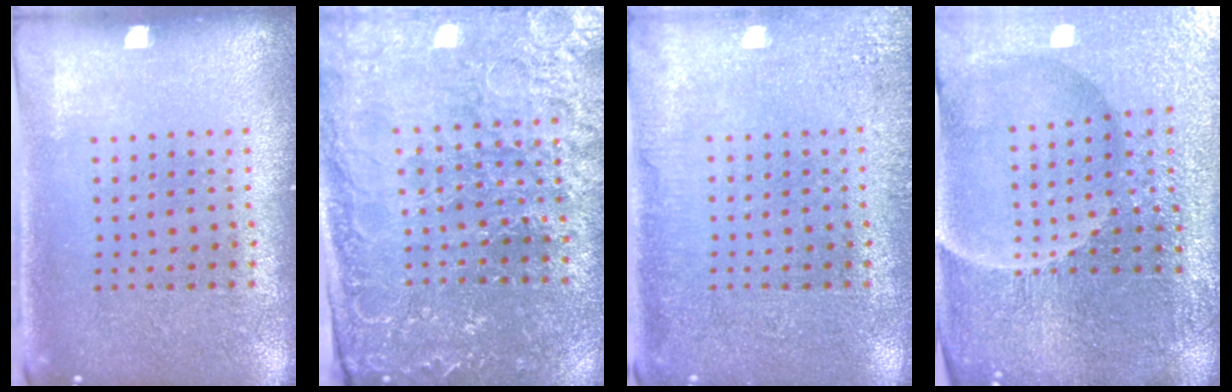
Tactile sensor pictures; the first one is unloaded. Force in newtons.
{"total": 3.2, "press": 3.1, "slide": 0.5}
{"total": 2.5, "press": 2.4, "slide": 0.5}
{"total": 4.6, "press": 4.5, "slide": 1.1}